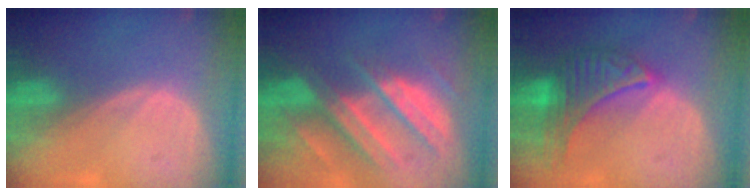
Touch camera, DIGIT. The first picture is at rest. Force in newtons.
{"total": 10.5, "press": 9.2, "slide": 4.9}
{"total": 8.8, "press": 8.8, "slide": 0.3}